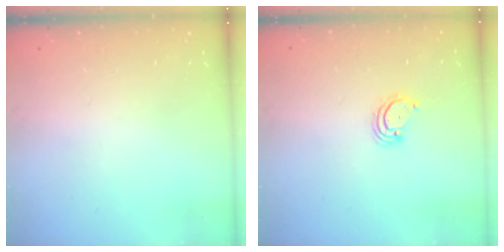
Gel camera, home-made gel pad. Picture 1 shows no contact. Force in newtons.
{"total": 2.9, "press": 2.9, "slide": 0.3}